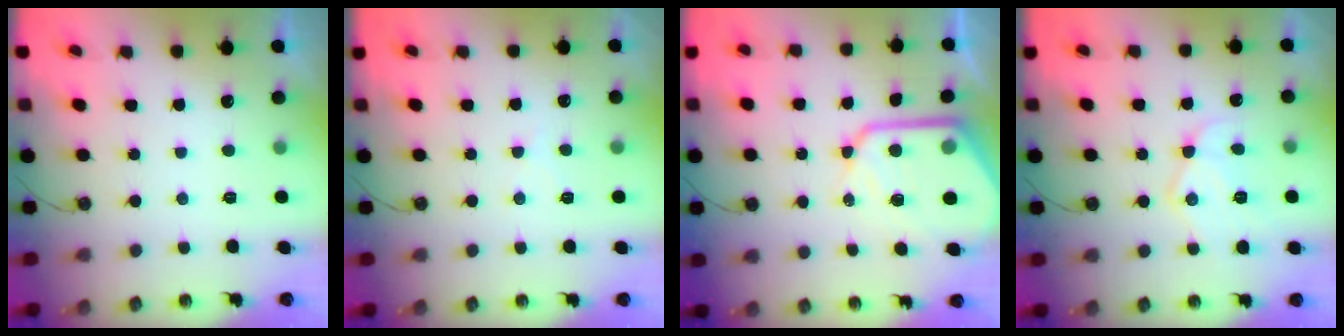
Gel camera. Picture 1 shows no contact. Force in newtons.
{"total": 3.3, "press": 3.3, "slide": 0.6}
{"total": 16.4, "press": 16.3, "slide": 1.5}
{"total": 12.8, "press": 12.8, "slide": 1.0}